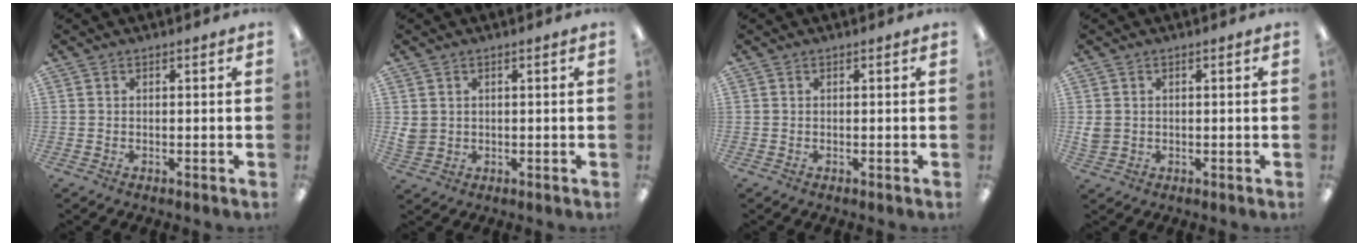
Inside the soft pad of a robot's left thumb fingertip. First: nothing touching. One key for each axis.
{"total": 3.0, "fx": 1.0, "fy": 2.7, "fz": 0.7, "tx": -0.019, "ty": 0.005, "tz": 0.021}
{"total": 0.0}
{"total": 2.6, "fx": 0.5, "fy": 2.4, "fz": 0.9, "tx": -0.010, "ty": 0.001, "tz": 0.007}